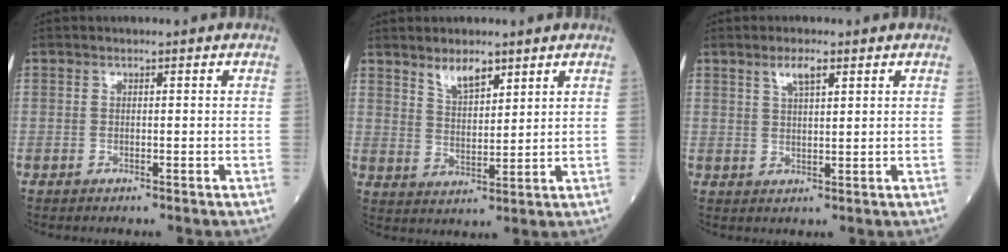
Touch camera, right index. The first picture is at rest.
{"total": 5.0, "force": [3.7, 1.8, 2.8], "torque": [-0.054, -0.001, 0.072]}
{"total": 3.3, "force": [2.0, 0.7, 2.5], "torque": [-0.051, 0.004, 0.039]}